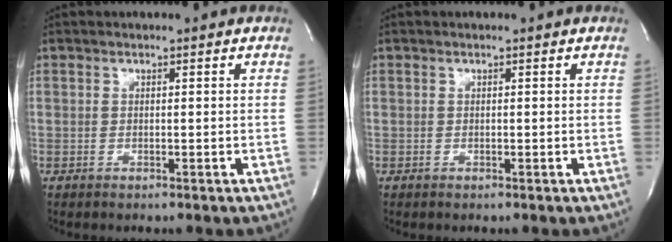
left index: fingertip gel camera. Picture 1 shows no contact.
{"total": 0.8, "force": [-0.8, -0.1, -0.1], "torque": [0.004, -0.011, -0.015]}